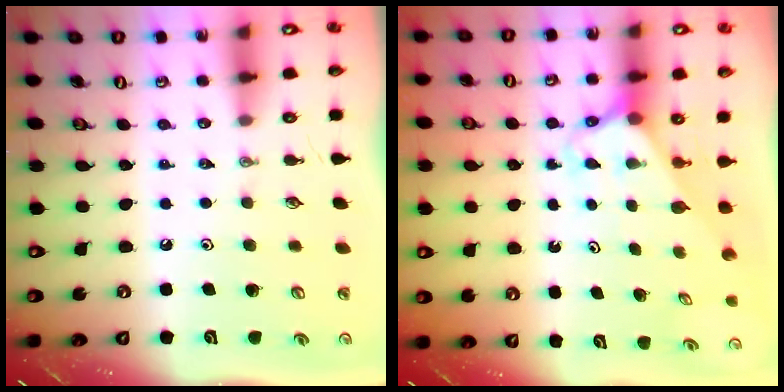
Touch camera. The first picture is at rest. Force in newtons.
{"total": 2.6, "press": 2.6, "slide": 0.2}